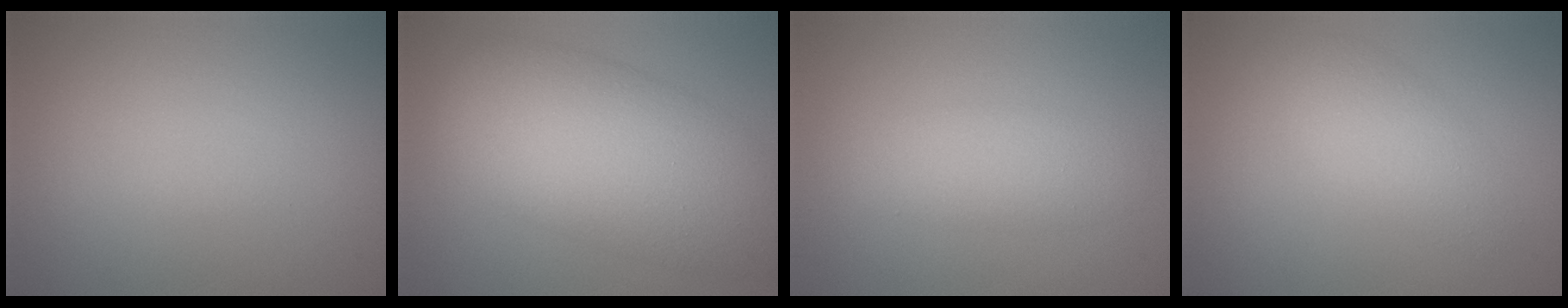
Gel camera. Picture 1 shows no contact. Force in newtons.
{"total": 10.2, "press": 10.2, "slide": 0.3}
{"total": 2.9, "press": 2.9, "slide": 0.1}
{"total": 2.7, "press": 2.7, "slide": 0.0}